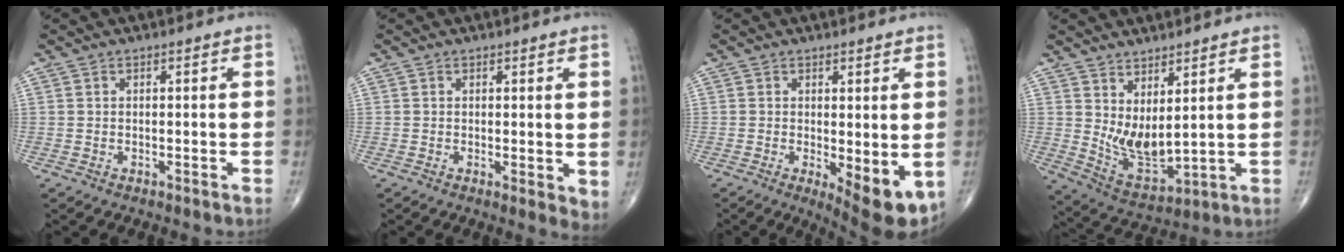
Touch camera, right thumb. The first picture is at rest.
{"total": 3.3, "force": [0.4, 1.3, 3.0], "torque": [-0.042, -0.013, 0.005]}
{"total": 8.7, "force": [-1.8, 3.0, 8.0], "torque": [-0.101, -0.023, -0.017]}
{"total": 9.0, "force": [3.1, 3.7, 7.6], "torque": [-0.131, -0.045, 0.075]}